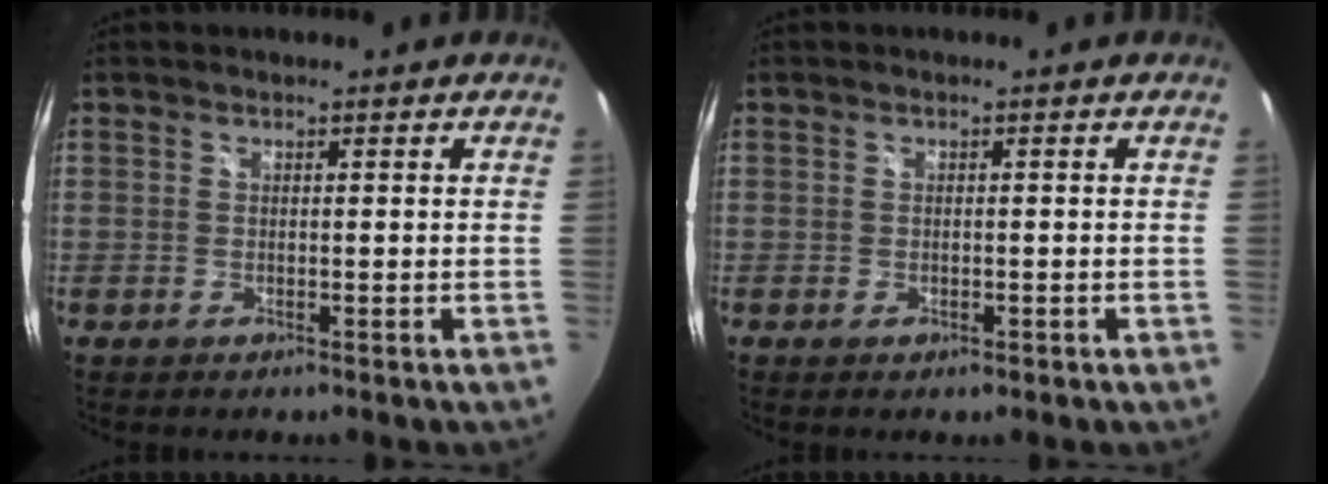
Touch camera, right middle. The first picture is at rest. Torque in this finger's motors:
{"motor_torque": [-0.15, 0.08, 0.07, -0.01]}